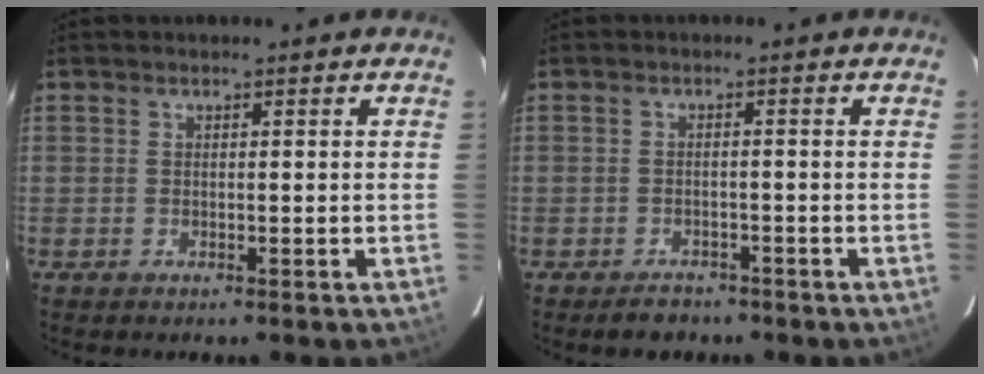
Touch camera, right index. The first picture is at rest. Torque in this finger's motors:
{"motor_torque": [-0.09, 0.05, -0.17, -0.08]}